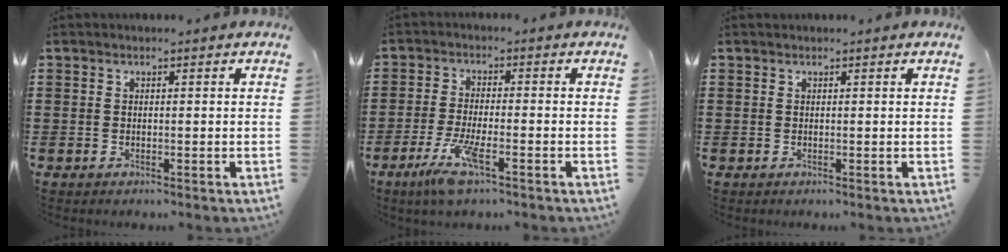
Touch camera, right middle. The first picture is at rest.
{"total": 6.1, "force": [-3.2, 1.0, 5.1], "torque": [-0.106, -0.013, -0.057]}
{"total": 0.0}